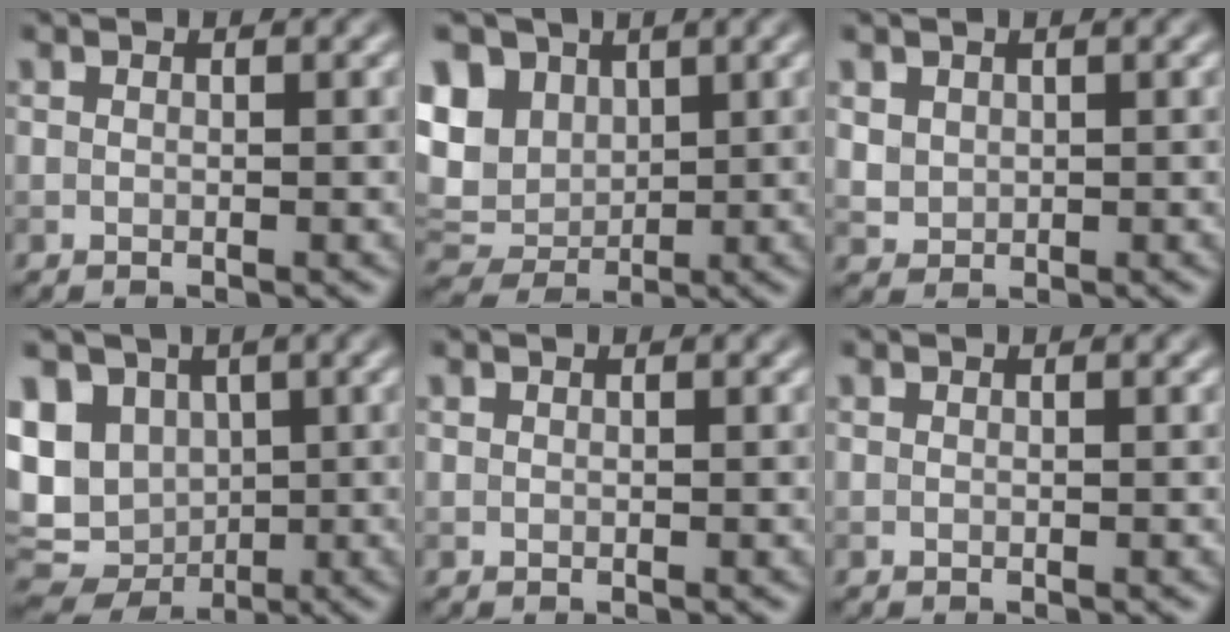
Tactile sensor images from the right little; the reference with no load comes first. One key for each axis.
{"total": 9.2, "fx": 3.2, "fy": 7.0, "fz": 5.0, "tx": -0.109, "ty": 0.025, "tz": 0.041}
{"total": 1.5, "fx": 0.7, "fy": 1.3, "fz": 0.5, "tx": -0.012, "ty": -0.004, "tz": 0.021}
{"total": 10.7, "fx": 1.3, "fy": 8.8, "fz": 6.0, "tx": -0.111, "ty": 0.006, "tz": 0.011}
{"total": 0.0}
{"total": 0.0}